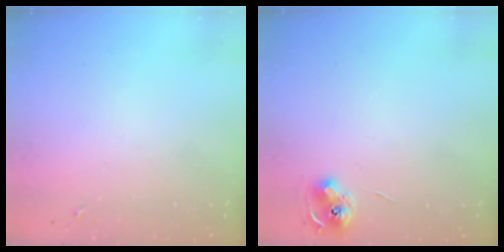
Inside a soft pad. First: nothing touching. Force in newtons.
{"total": 6.6, "press": 6.6, "slide": 0.3}